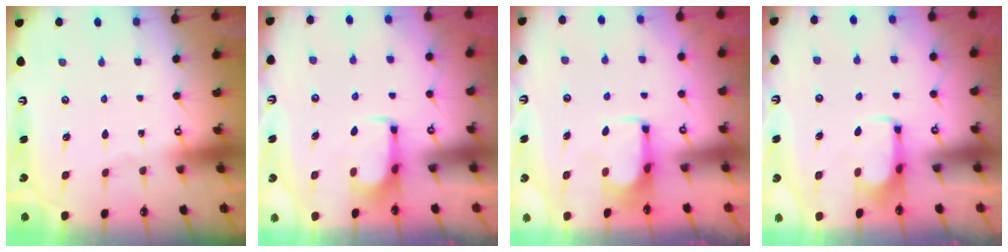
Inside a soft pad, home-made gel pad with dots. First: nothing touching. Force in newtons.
{"total": 1.9, "press": 1.9, "slide": 0.2}
{"total": 0.9, "press": 0.3, "slide": 0.8}
{"total": 2.0, "press": 2.0, "slide": 0.3}